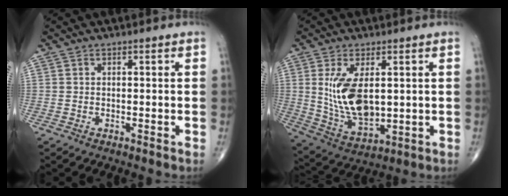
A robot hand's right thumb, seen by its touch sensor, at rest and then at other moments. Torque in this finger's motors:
{"motor_torque": [0.06, 0.39, 1.18, 0.09, 0.15]}